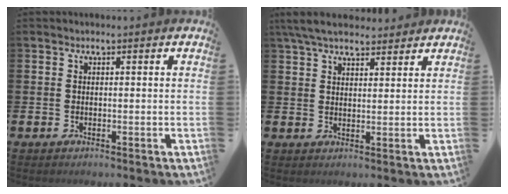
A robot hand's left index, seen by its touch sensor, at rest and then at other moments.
{"total": 5.7, "force": [5.1, 1.6, 1.8], "torque": [-0.047, -0.013, 0.096]}